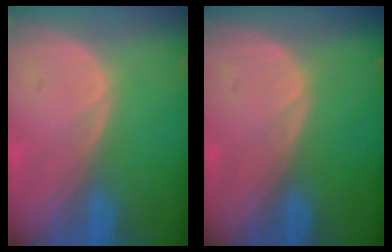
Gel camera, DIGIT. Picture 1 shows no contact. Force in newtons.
{"total": 0.0}